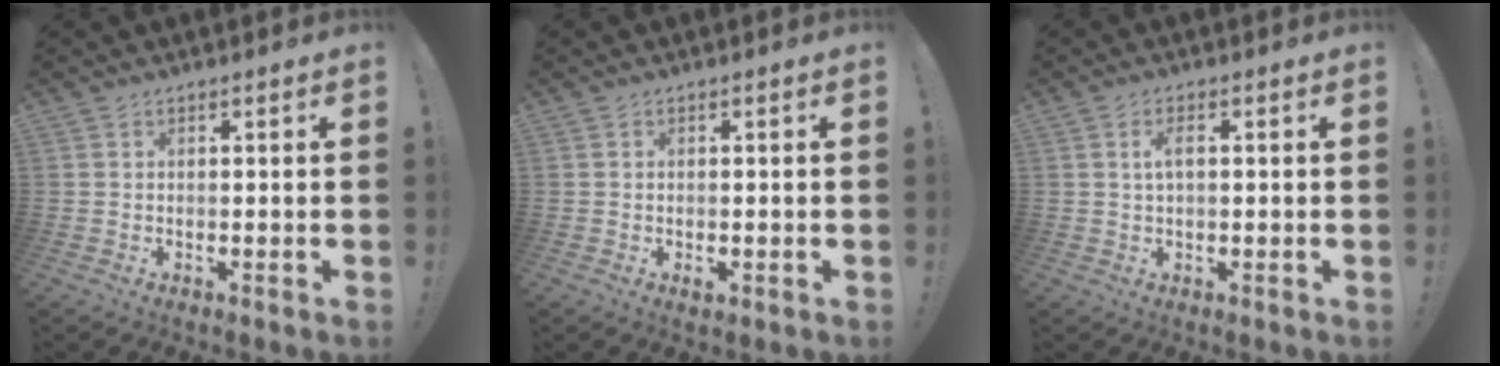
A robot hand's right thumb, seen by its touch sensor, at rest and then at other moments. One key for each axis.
{"total": 1.2, "fx": -0.5, "fy": 0.6, "fz": 0.9, "tx": -0.008, "ty": 0.000, "tz": -0.011}
{"total": 3.4, "fx": 0.7, "fy": 1.1, "fz": 3.1, "tx": -0.053, "ty": 0.001, "tz": 0.010}